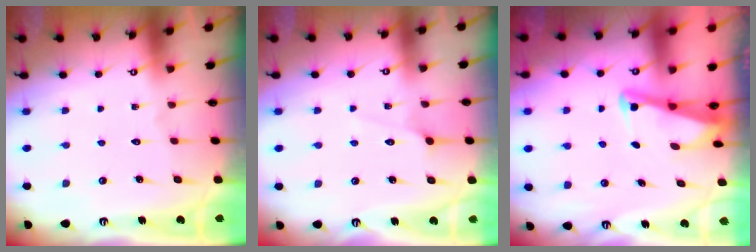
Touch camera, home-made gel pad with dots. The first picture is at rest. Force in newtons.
{"total": 3.6, "press": 3.6, "slide": 0.5}
{"total": 2.7, "press": 2.7, "slide": 0.3}